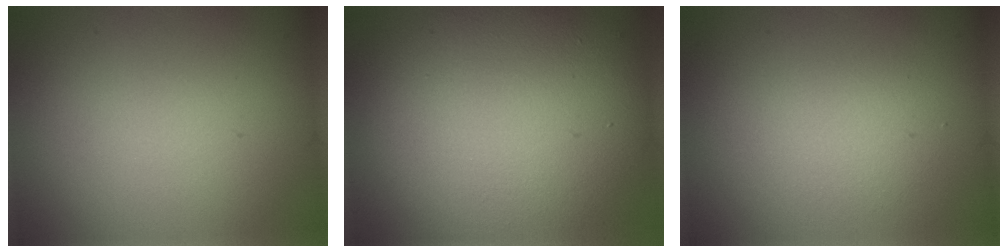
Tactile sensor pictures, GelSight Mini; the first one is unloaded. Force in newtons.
{"total": 13.3, "press": 13.3, "slide": 0.1}
{"total": 2.0, "press": 2.0, "slide": 0.1}